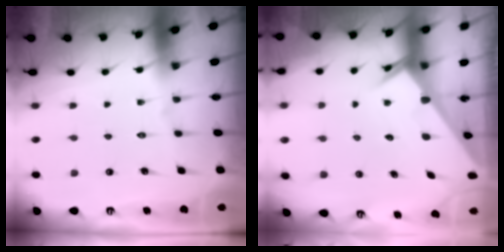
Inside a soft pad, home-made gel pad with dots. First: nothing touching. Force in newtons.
{"total": 2.3, "press": 2.3, "slide": 0.1}